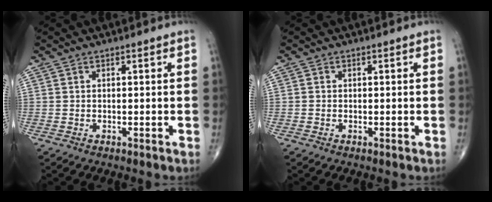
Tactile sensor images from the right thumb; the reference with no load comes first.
{"total": 0.0}